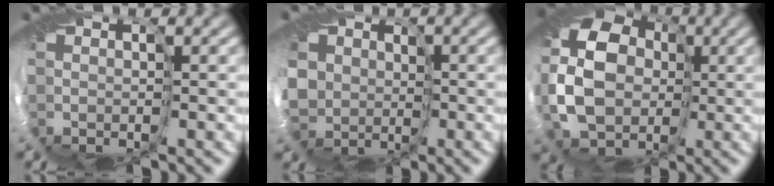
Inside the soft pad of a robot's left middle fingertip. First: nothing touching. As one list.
[{"total": 6.0, "force": [-1.8, 5.0, 2.7], "torque": [-0.035, -0.022, -0.054]}, {"total": 10.9, "force": [-1.5, 8.0, 7.3], "torque": [-0.120, -0.007, -0.050]}]